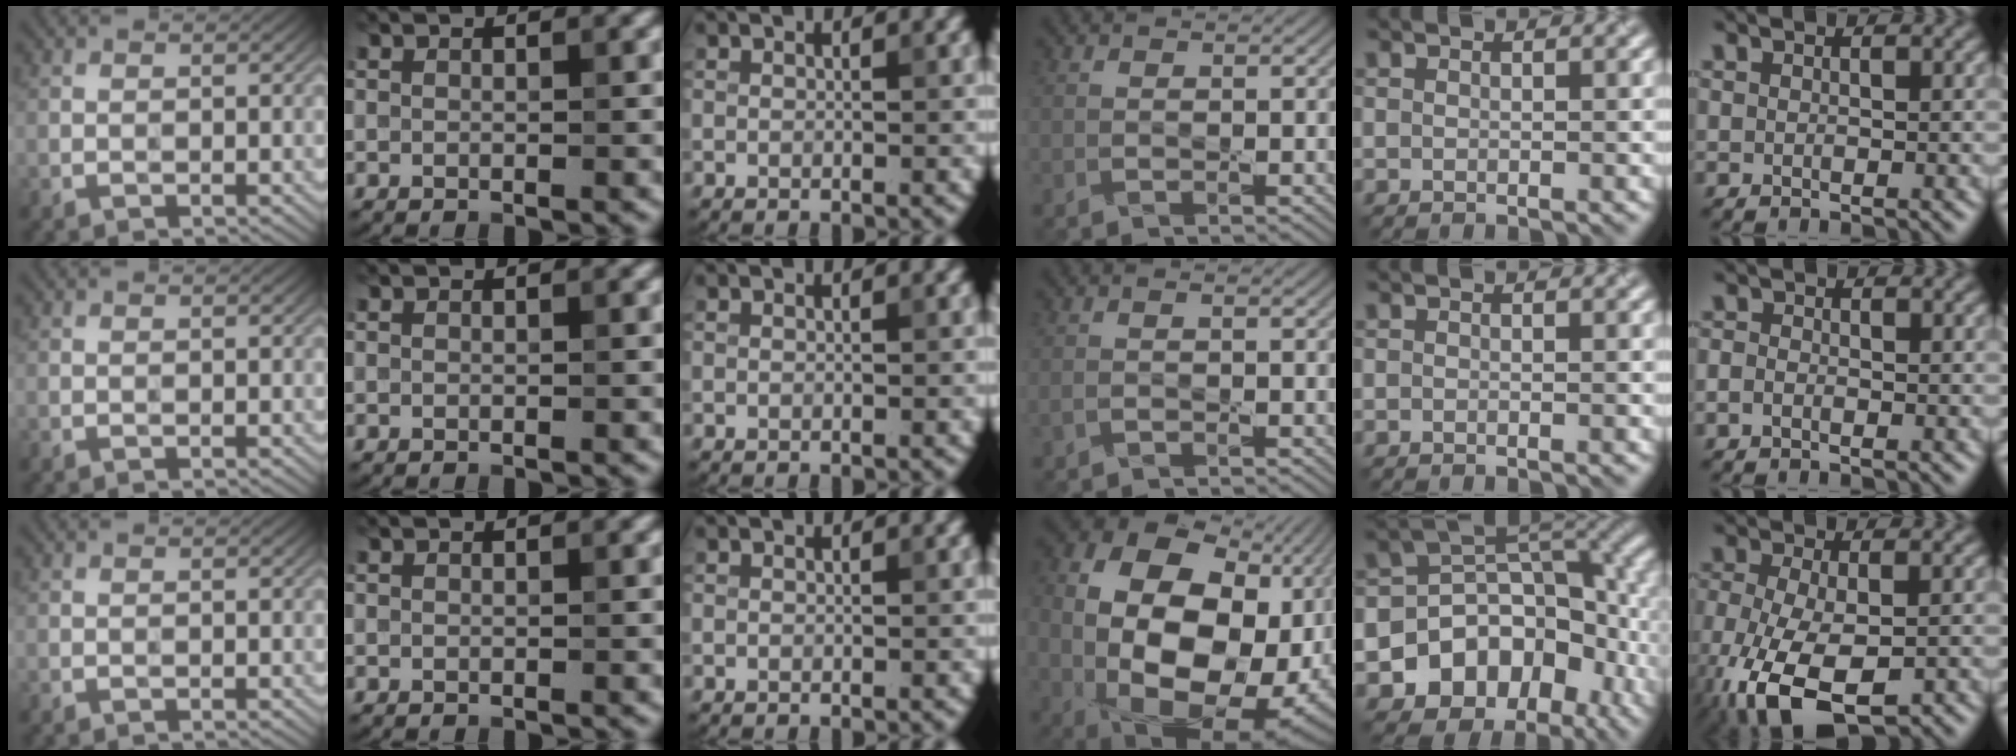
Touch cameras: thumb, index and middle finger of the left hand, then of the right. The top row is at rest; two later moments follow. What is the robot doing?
{"motion": "wipe", "object": "mirror"}